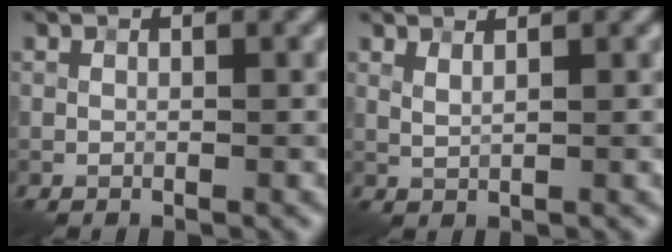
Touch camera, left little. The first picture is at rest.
{"total": 1.5, "force": [1.2, 0.3, 0.8], "torque": [-0.017, 0.002, 0.017]}